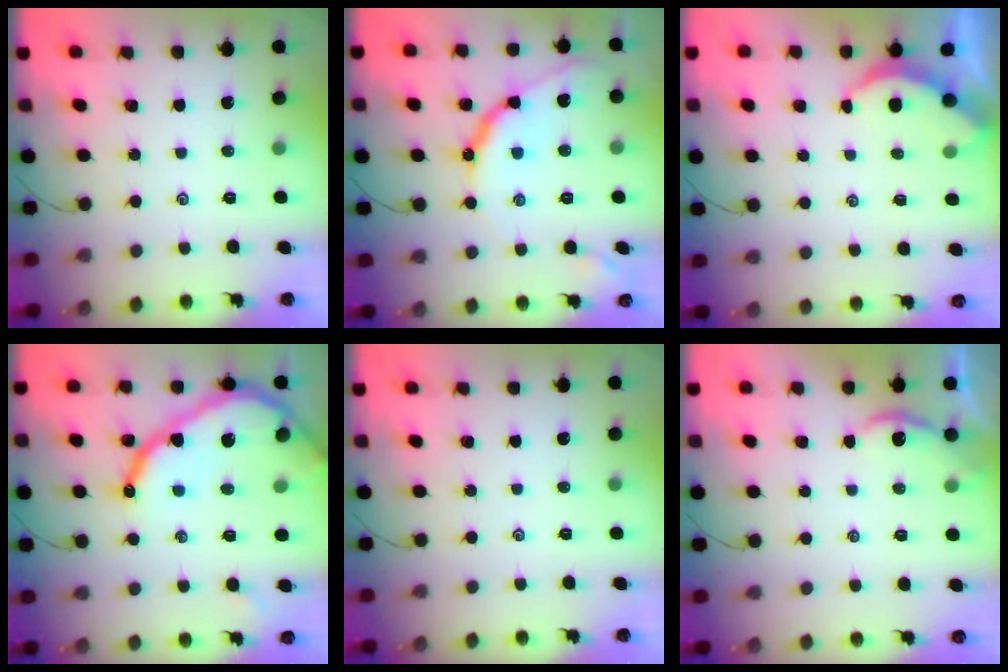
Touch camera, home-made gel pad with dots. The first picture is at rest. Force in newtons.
{"total": 10.2, "press": 10.2, "slide": 0.3}
{"total": 2.1, "press": 2.0, "slide": 0.4}
{"total": 18.7, "press": 18.6, "slide": 1.1}
{"total": 0.0}
{"total": 2.9, "press": 2.9, "slide": 0.1}